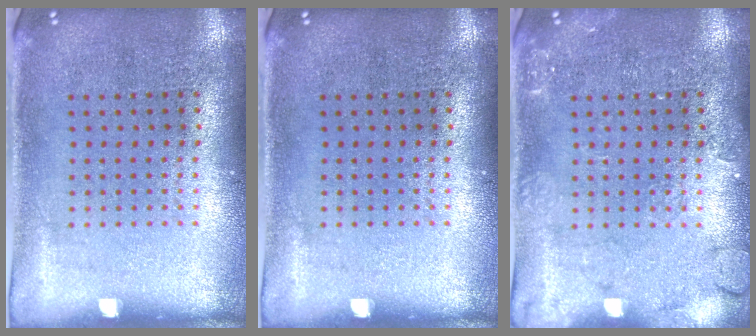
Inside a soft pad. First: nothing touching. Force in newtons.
{"total": 0.0}
{"total": 2.2, "press": 2.2, "slide": 0.4}